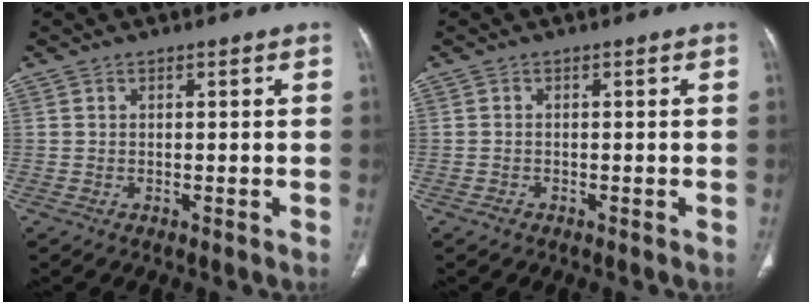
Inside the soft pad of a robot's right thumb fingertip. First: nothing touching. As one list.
[{"total": 0.8, "force": [-0.5, 0.5, 0.2], "torque": [-0.007, 0.001, -0.013]}]